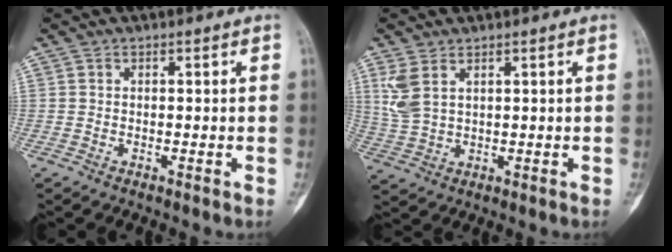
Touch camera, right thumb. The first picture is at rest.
{"total": 5.5, "force": [2.6, 3.1, 3.8], "torque": [-0.083, 0.000, 0.064]}